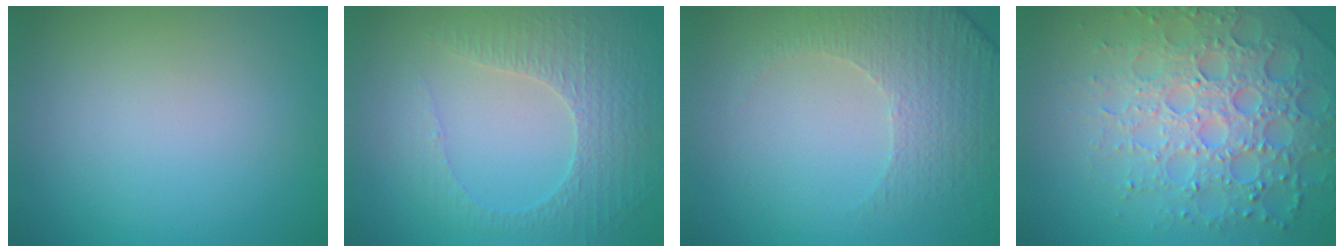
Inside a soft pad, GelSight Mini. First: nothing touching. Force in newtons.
{"total": 3.8, "press": 3.2, "slide": 2.0}
{"total": 4.9, "press": 3.5, "slide": 3.5}
{"total": 7.3, "press": 7.1, "slide": 1.7}